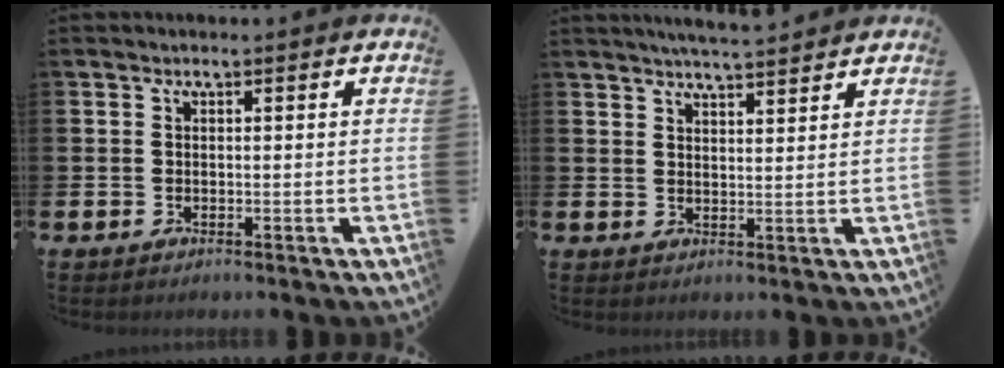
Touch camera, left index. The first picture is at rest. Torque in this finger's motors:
{"motor_torque": [0.80, -0.89, 0.13, 0.09]}